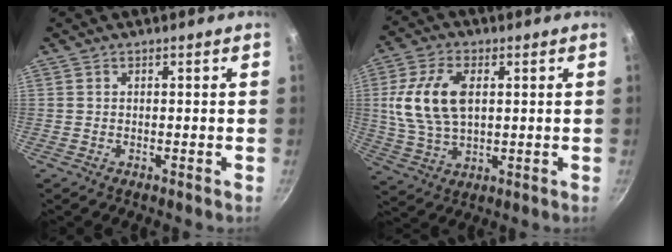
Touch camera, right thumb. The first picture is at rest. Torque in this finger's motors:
{"motor_torque": [-0.12, 1.58, 0.39, -0.21, 0.13]}